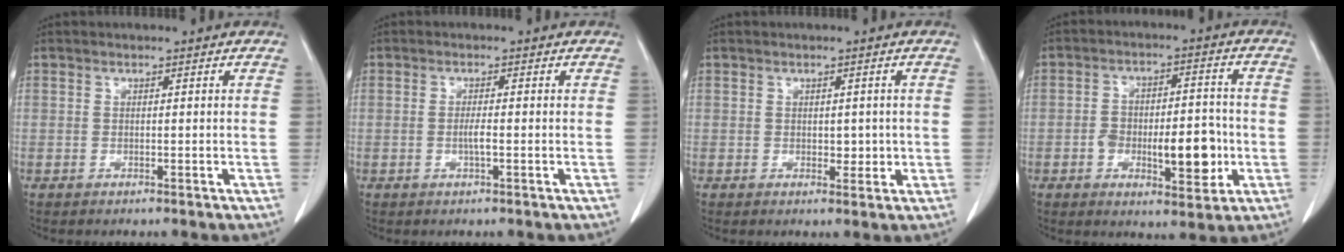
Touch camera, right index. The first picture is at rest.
{"total": 1.8, "force": [-0.4, 0.1, 1.7], "torque": [-0.037, 0.000, -0.008]}
{"total": 2.3, "force": [0.0, 1.5, 1.8], "torque": [-0.020, -0.001, 0.005]}
{"total": 11.0, "force": [-2.6, 4.6, 9.7], "torque": [-0.146, 0.014, -0.034]}